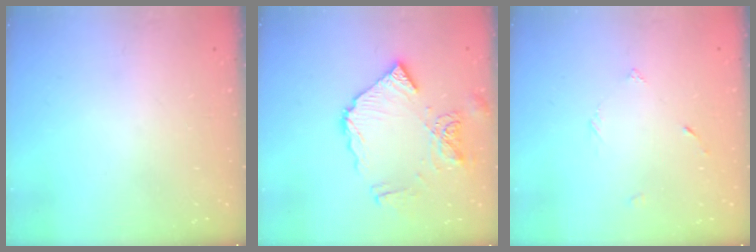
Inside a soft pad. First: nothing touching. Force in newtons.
{"total": 14.3, "press": 14.2, "slide": 1.6}
{"total": 2.3, "press": 2.2, "slide": 0.2}